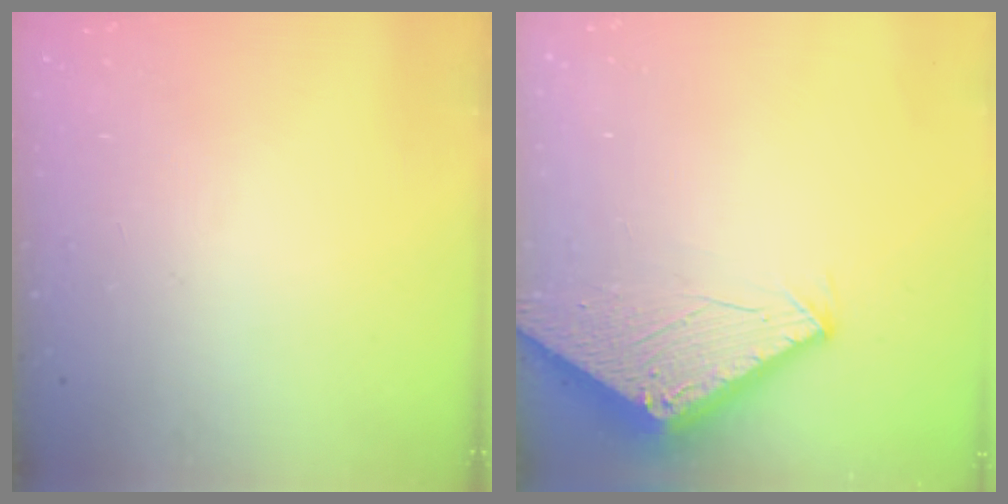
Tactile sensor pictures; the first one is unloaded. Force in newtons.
{"total": 2.8, "press": 2.8, "slide": 0.2}